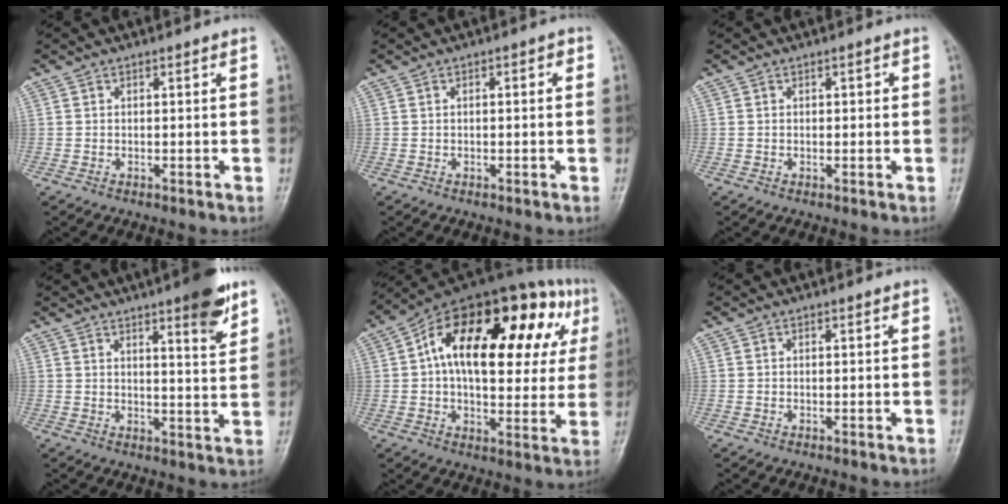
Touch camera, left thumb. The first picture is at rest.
{"total": 1.4, "force": [0.2, 0.6, 1.3], "torque": [-0.017, 0.006, 0.000]}
{"total": 0.7, "force": [0.2, 0.5, 0.4], "torque": [0.003, 0.002, 0.000]}
{"total": 8.6, "force": [5.3, 1.5, 6.6], "torque": [-0.080, -0.031, 0.070]}
{"total": 29.9, "force": [7.9, 15.0, 24.6], "torque": [-0.340, 0.054, 0.112]}
{"total": 0.0}